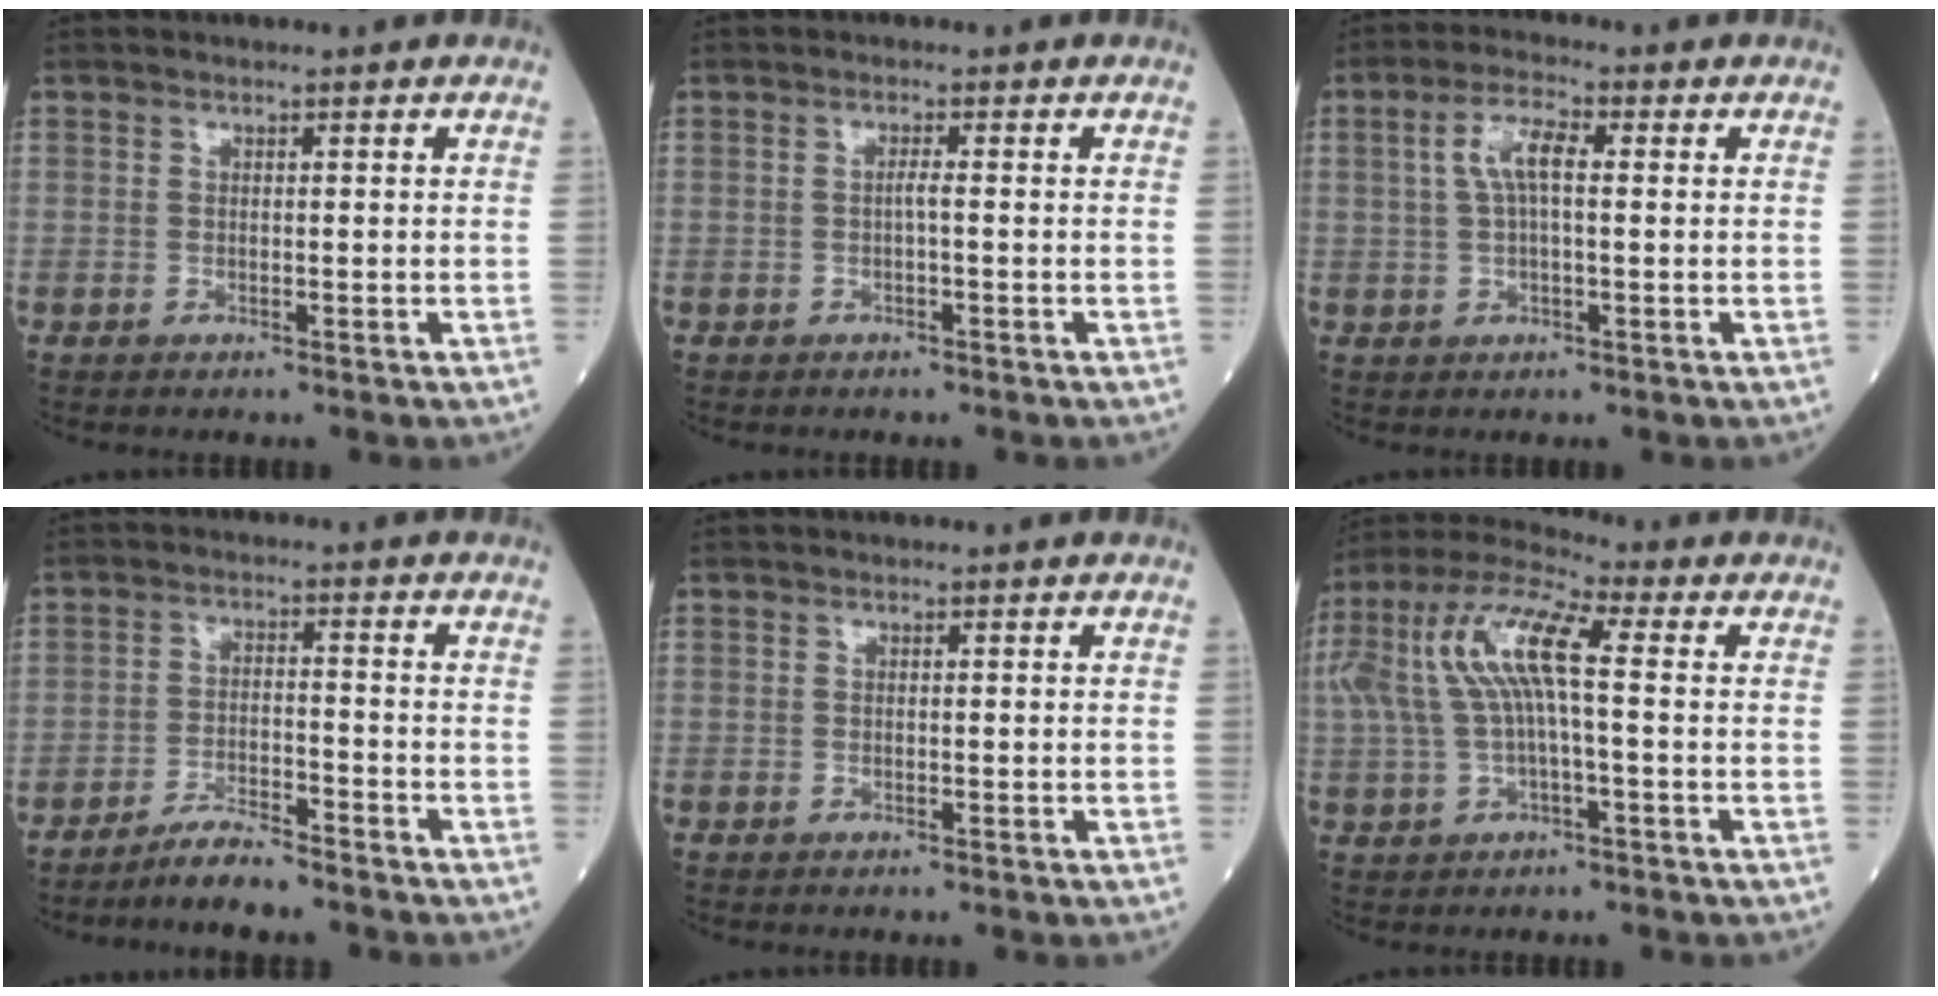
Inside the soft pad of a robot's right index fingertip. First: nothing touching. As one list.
[{"total": 0.9, "force": [-0.2, -0.1, 0.9], "torque": [-0.015, 0.001, -0.006]}, {"total": 5.3, "force": [1.0, 1.5, 5.0], "torque": [-0.103, 0.018, 0.021]}, {"total": 4.9, "force": [-4.5, 0.1, 1.8], "torque": [-0.033, -0.015, -0.085]}, {"total": 0.0}, {"total": 12.3, "force": [1.4, 2.9, 11.9], "torque": [-0.259, 0.037, 0.021]}]